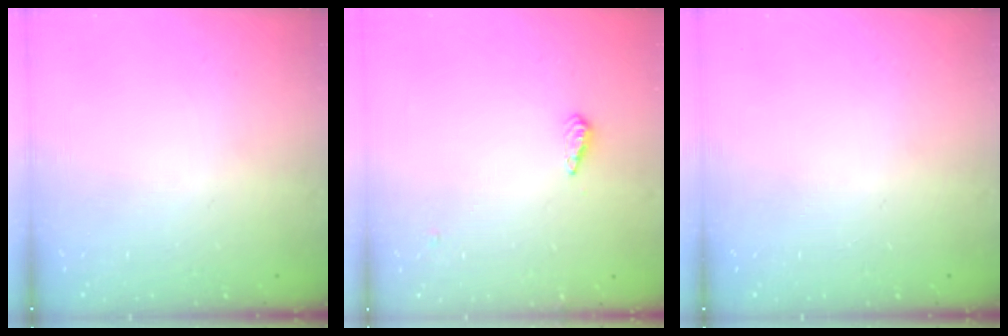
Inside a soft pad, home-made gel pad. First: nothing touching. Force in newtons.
{"total": 3.5, "press": 3.5, "slide": 0.4}
{"total": 0.0}